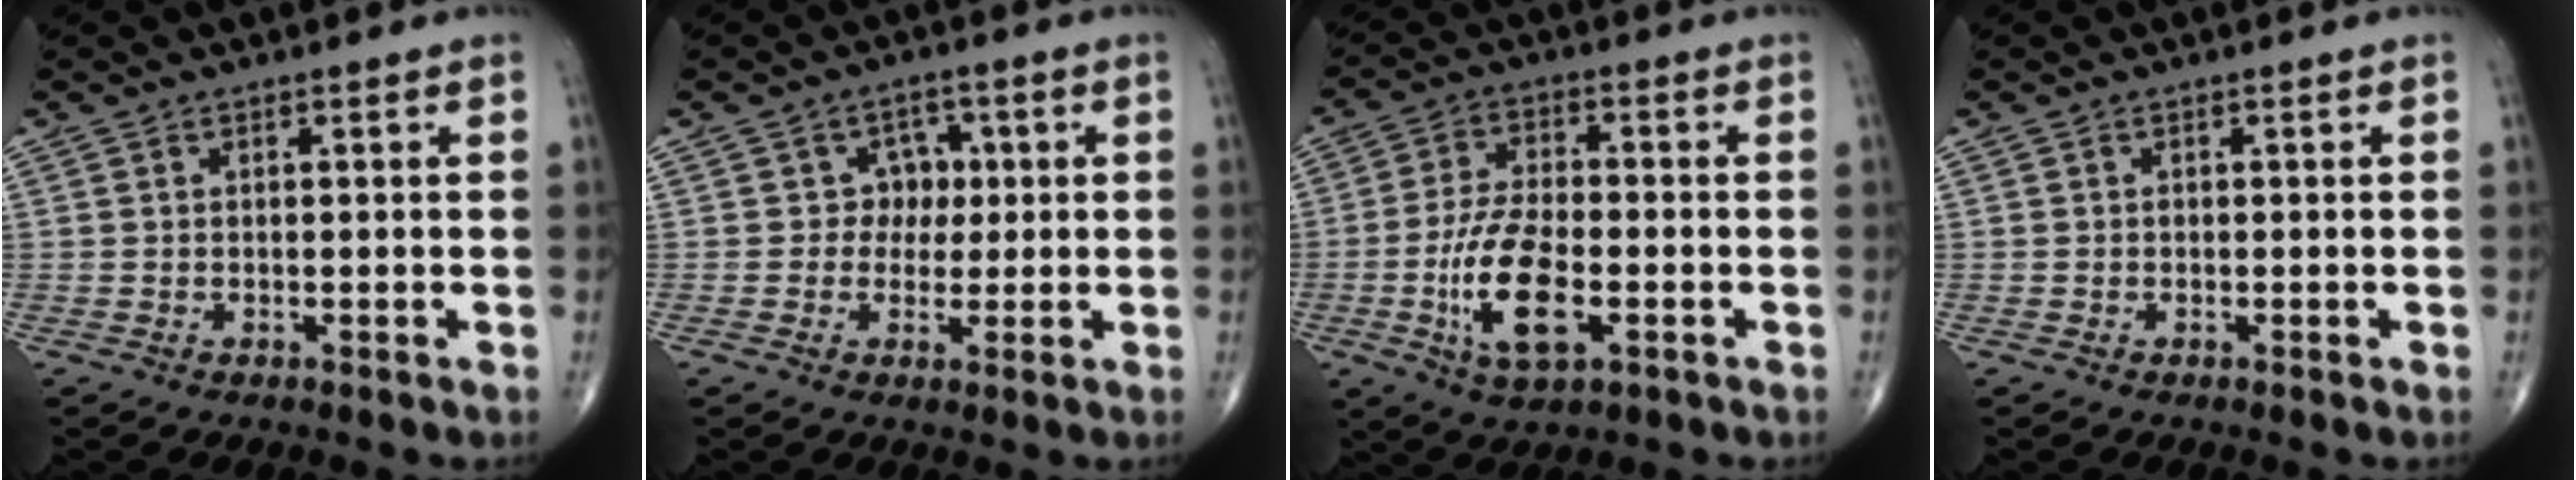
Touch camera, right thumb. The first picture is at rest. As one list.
[{"total": 4.6, "force": [0.5, 4.1, 1.9], "torque": [0.011, 0.009, -0.001]}, {"total": 12.1, "force": [-3.5, 5.1, 10.3], "torque": [-0.199, 0.009, -0.064]}, {"total": 0.0}]